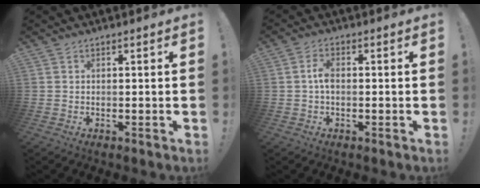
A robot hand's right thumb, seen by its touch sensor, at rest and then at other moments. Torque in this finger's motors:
{"motor_torque": [0.03, 0.03, 0.29, -0.06, 0.01]}